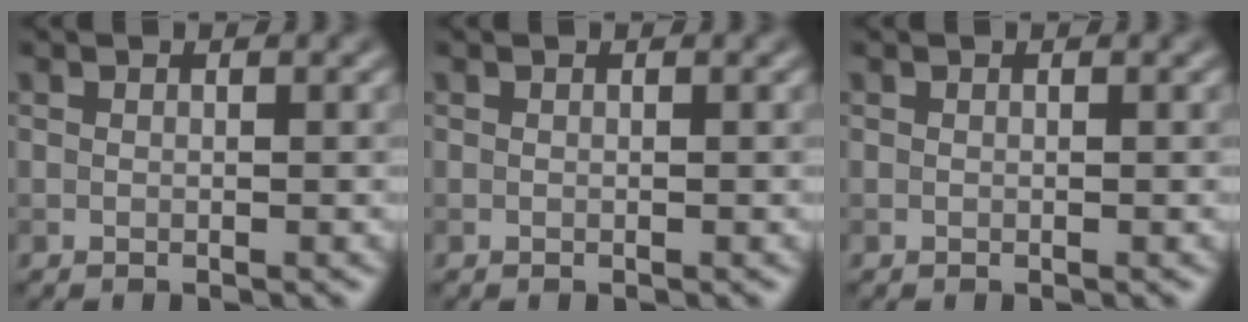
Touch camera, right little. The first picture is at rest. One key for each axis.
{"total": 0.0}
{"total": 0.0}